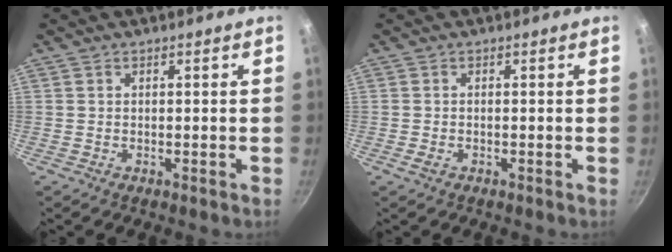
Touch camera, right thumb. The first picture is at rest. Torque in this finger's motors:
{"motor_torque": [-0.31, 0.11, -0.06, 0.66, 0.00]}